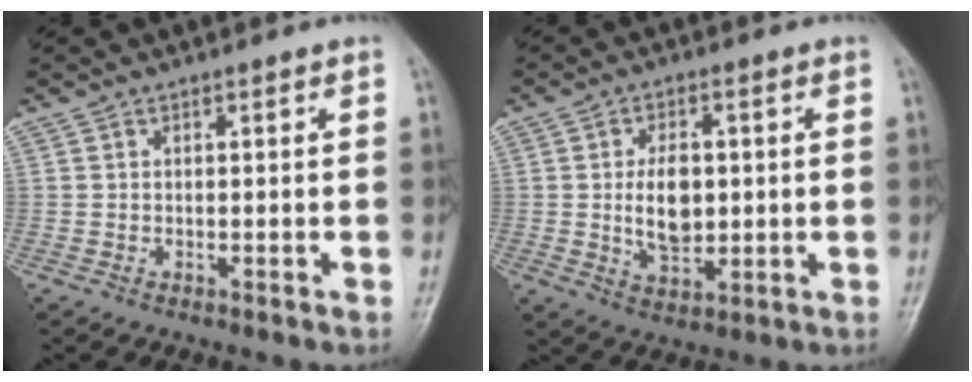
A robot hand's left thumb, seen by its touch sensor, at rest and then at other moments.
{"total": 8.3, "force": [0.4, 4.9, 6.7], "torque": [-0.102, -0.007, 0.011]}